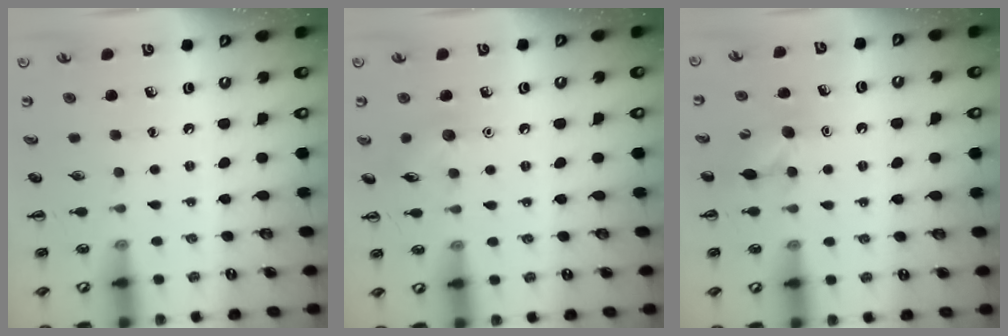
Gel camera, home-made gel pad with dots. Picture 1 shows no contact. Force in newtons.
{"total": 7.3, "press": 7.1, "slide": 1.6}
{"total": 8.1, "press": 7.9, "slide": 1.4}